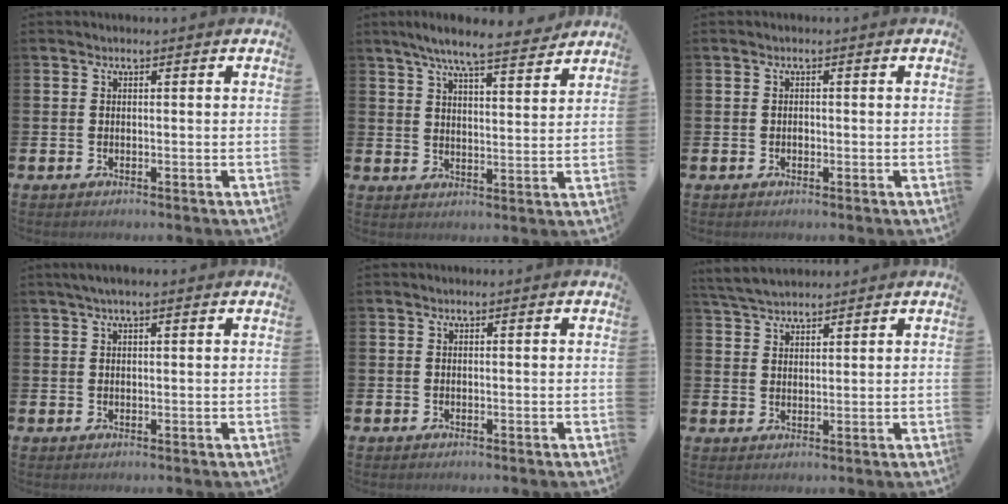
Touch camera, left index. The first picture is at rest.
{"total": 7.5, "force": [6.8, 0.6, 3.0], "torque": [-0.069, -0.035, 0.119]}
{"total": 0.6, "force": [-0.2, 0.5, 0.2], "torque": [0.001, 0.000, -0.006]}
{"total": 2.0, "force": [1.4, 0.3, 1.5], "torque": [-0.027, 0.005, 0.023]}
{"total": 0.0}
{"total": 3.9, "force": [3.8, 0.7, 0.6], "torque": [-0.021, -0.011, 0.071]}